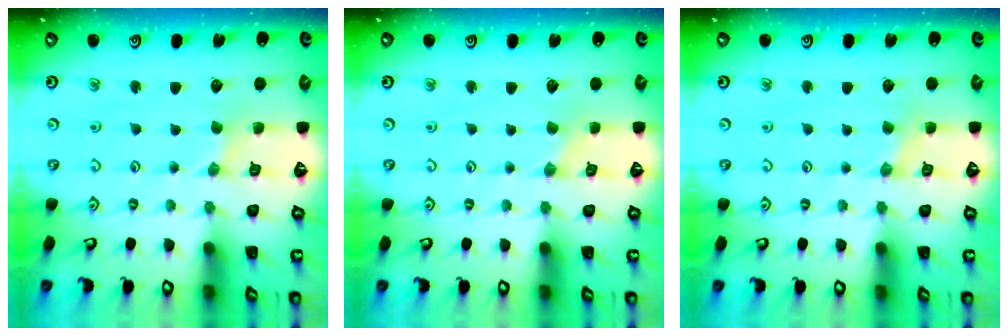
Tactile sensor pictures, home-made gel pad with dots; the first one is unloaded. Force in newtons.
{"total": 0.0}
{"total": 2.5, "press": 2.5, "slide": 0.3}